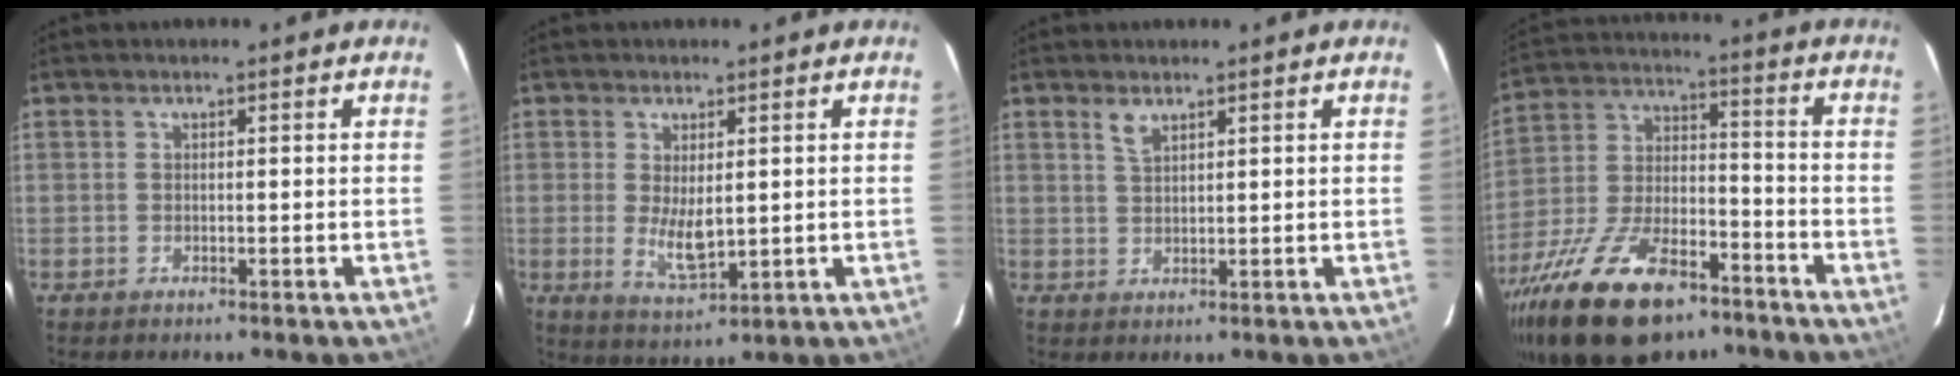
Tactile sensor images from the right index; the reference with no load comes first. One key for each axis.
{"total": 5.9, "fx": 0.2, "fy": 2.4, "fz": 5.3, "tx": -0.092, "ty": -0.013, "tz": 0.011}
{"total": 2.2, "fx": 1.6, "fy": 0.8, "fz": 1.3, "tx": -0.026, "ty": 0.002, "tz": 0.030}
{"total": 23.7, "fx": -15.5, "fy": 10.7, "fz": 14.4, "tx": -0.288, "ty": -0.014, "tz": -0.257}